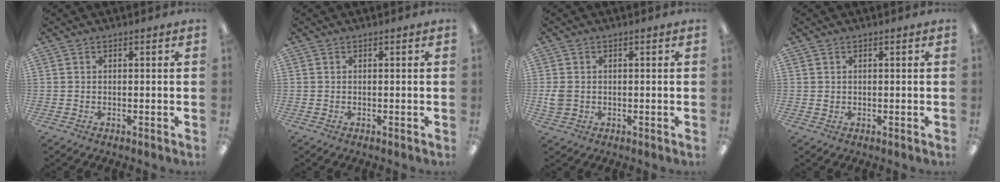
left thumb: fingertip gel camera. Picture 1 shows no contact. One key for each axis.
{"total": 0.0}
{"total": 3.1, "fx": -0.2, "fy": 2.6, "fz": 1.7, "tx": -0.023, "ty": 0.001, "tz": -0.002}
{"total": 0.8, "fx": 0.2, "fy": 0.7, "fz": 0.2, "tx": -0.004, "ty": 0.002, "tz": 0.003}